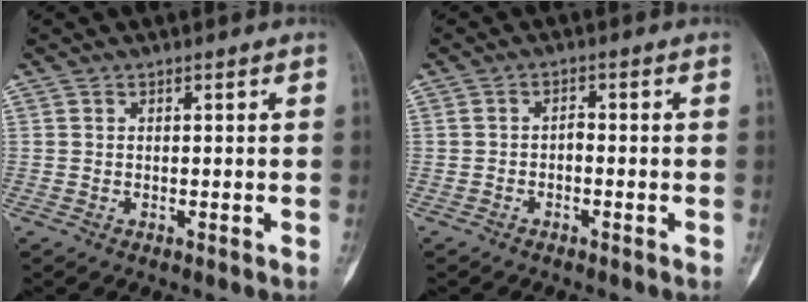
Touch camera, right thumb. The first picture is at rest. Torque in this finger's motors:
{"motor_torque": [-0.07, -0.08, 0.28, 0.22, -0.03]}